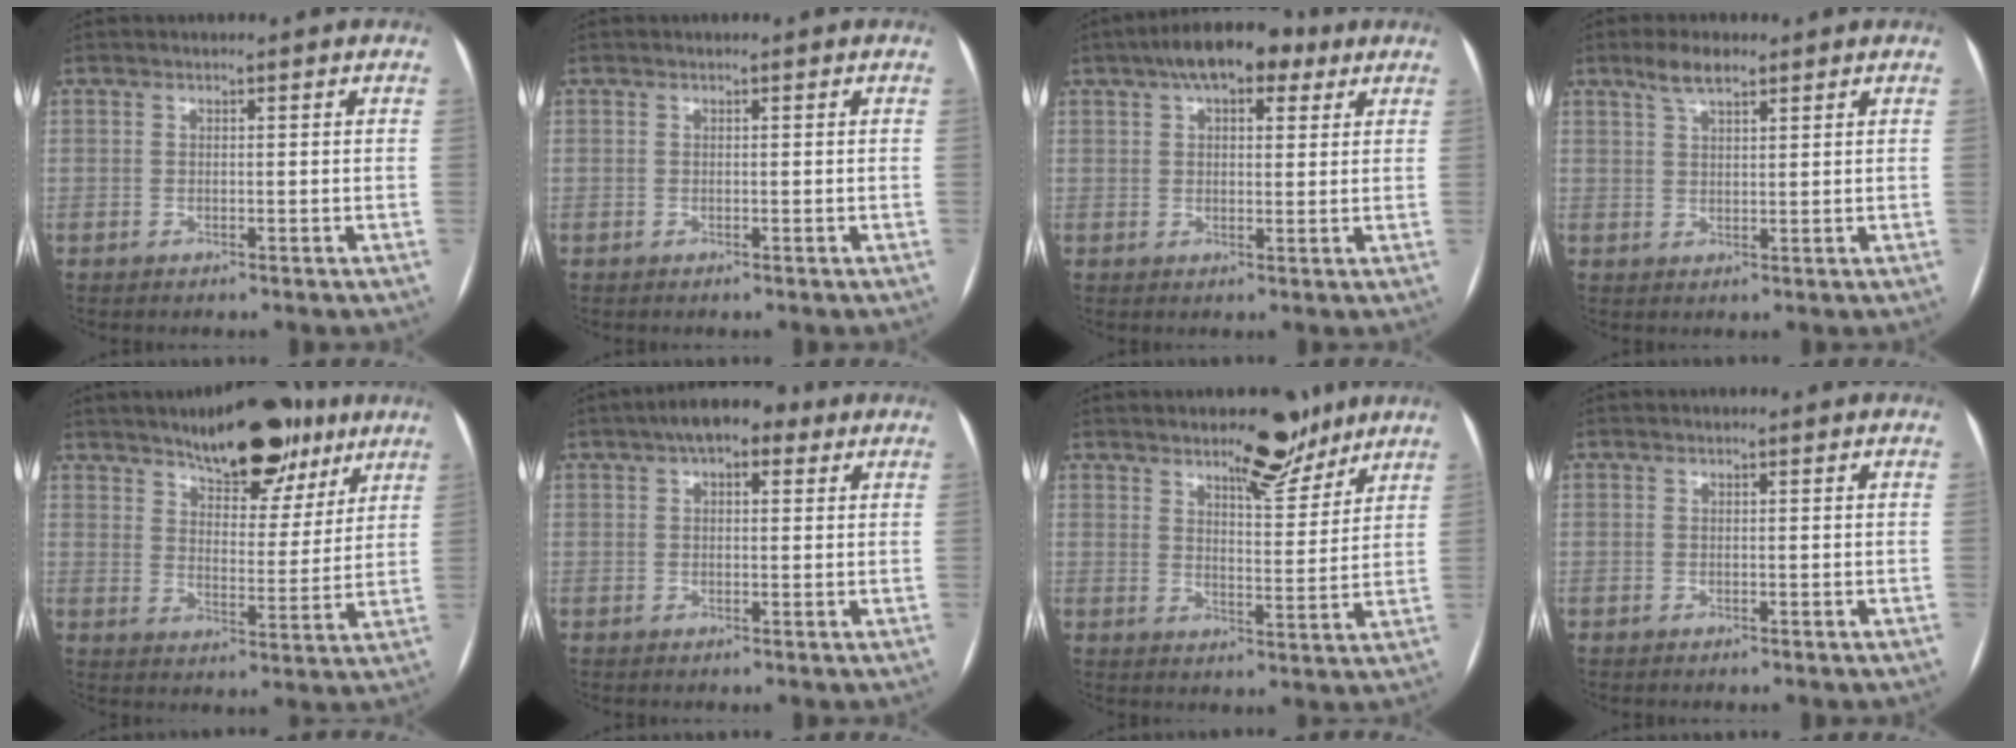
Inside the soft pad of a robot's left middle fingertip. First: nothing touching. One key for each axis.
{"total": 0.0}
{"total": 10.2, "fx": 6.0, "fy": 4.4, "fz": 6.9, "tx": -0.109, "ty": 0.034, "tz": 0.092}
{"total": 4.1, "fx": 3.0, "fy": 1.2, "fz": 2.6, "tx": -0.054, "ty": 0.010, "tz": 0.056}
{"total": 13.0, "fx": 9.3, "fy": 4.9, "fz": 7.7, "tx": -0.094, "ty": 0.004, "tz": 0.139}
{"total": 6.9, "fx": 3.8, "fy": 3.1, "fz": 4.9, "tx": -0.076, "ty": 0.030, "tz": 0.054}
{"total": 7.8, "fx": 6.1, "fy": 2.5, "fz": 4.2, "tx": -0.057, "ty": -0.006, "tz": 0.093}
{"total": 0.0}